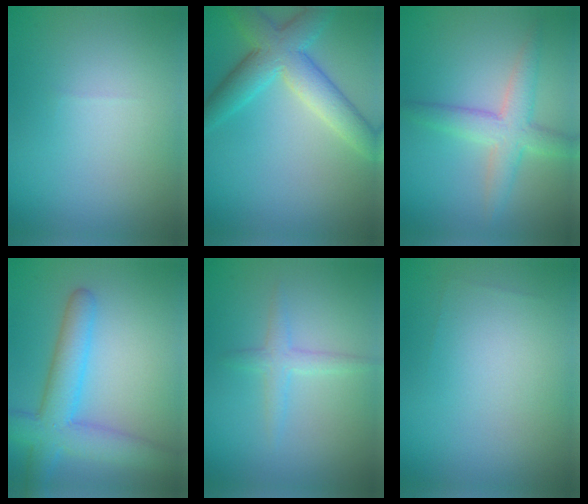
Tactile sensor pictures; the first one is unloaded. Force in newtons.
{"total": 6.3, "press": 6.3, "slide": 0.4}
{"total": 4.1, "press": 4.1, "slide": 0.1}
{"total": 6.2, "press": 6.2, "slide": 0.3}
{"total": 1.9, "press": 1.9, "slide": 0.1}
{"total": 0.0}